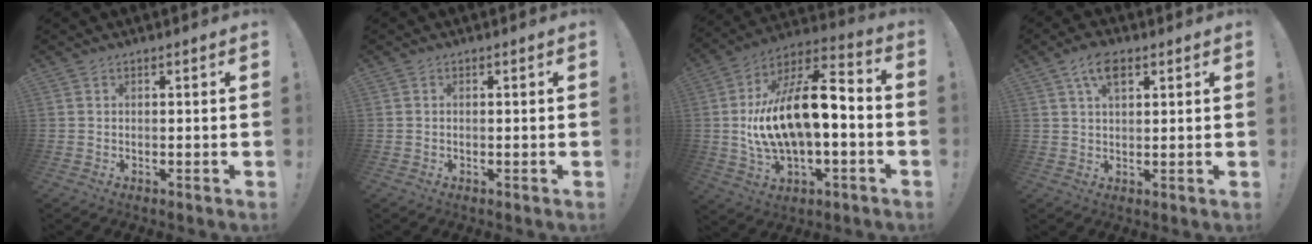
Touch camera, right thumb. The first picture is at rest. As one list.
[{"total": 0.0}, {"total": 19.2, "force": [0.3, 8.8, 17.0], "torque": [-0.289, -0.004, 0.011]}, {"total": 6.7, "force": [3.1, 3.5, 4.7], "torque": [-0.077, -0.003, 0.054]}]